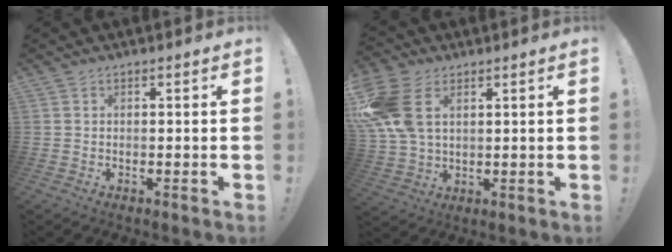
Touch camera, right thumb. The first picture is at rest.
{"total": 13.8, "force": [4.7, 9.1, 9.3], "torque": [-0.183, -0.011, 0.089]}